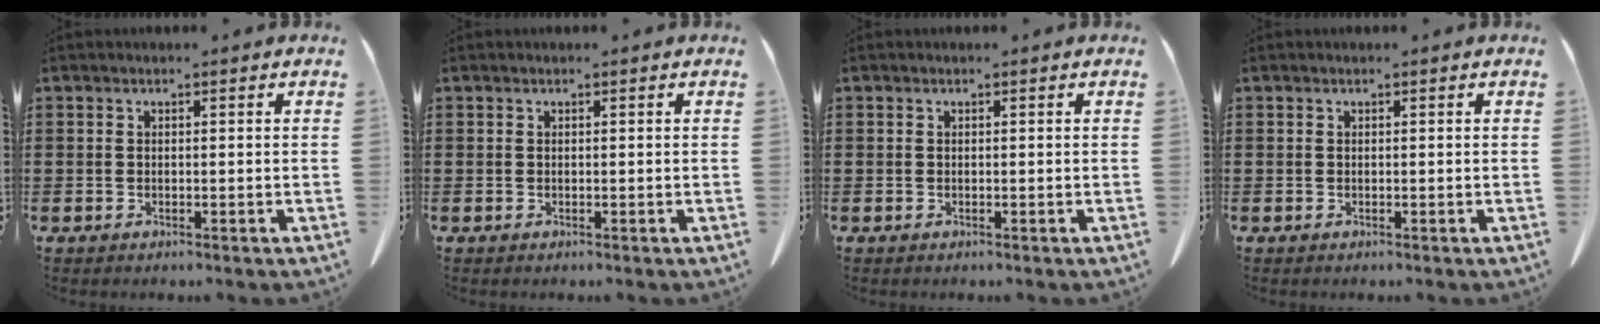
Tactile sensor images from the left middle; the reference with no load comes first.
{"total": 0.0}
{"total": 0.0}
{"total": 0.0}